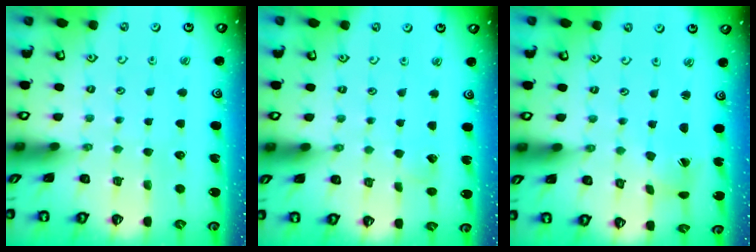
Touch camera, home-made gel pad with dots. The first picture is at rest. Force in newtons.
{"total": 2.9, "press": 2.9, "slide": 0.2}
{"total": 2.2, "press": 2.2, "slide": 0.3}